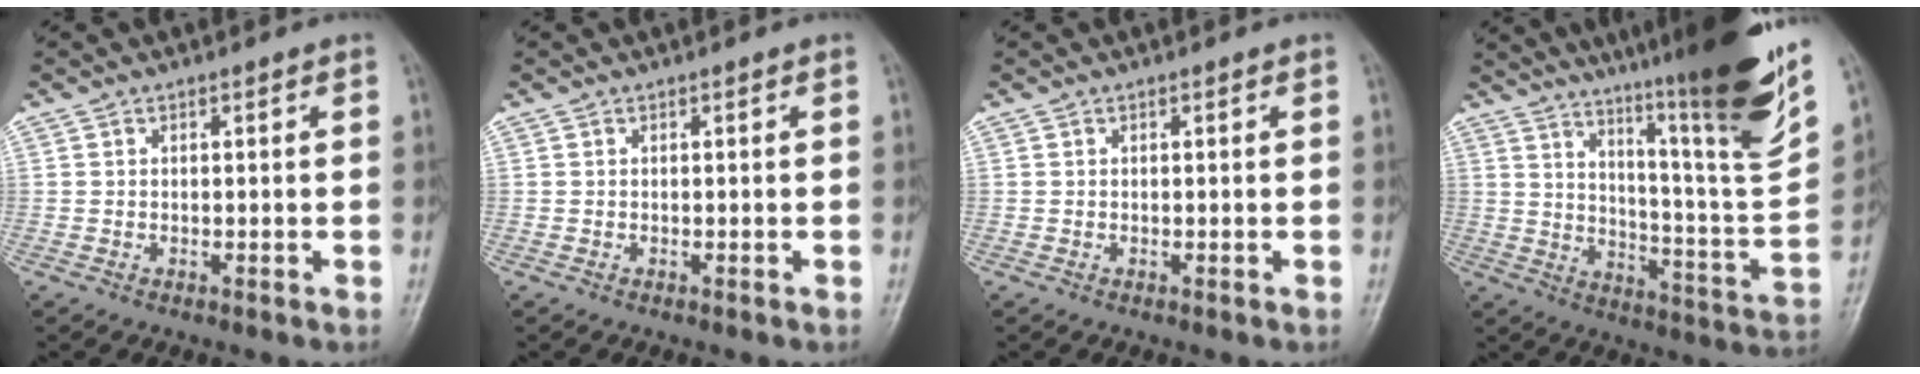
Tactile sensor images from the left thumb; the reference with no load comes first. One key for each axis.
{"total": 0.0}
{"total": 0.0}
{"total": 26.1, "fx": 17.0, "fy": 2.4, "fz": 19.6, "tx": -0.273, "ty": -0.087, "tz": 0.253}